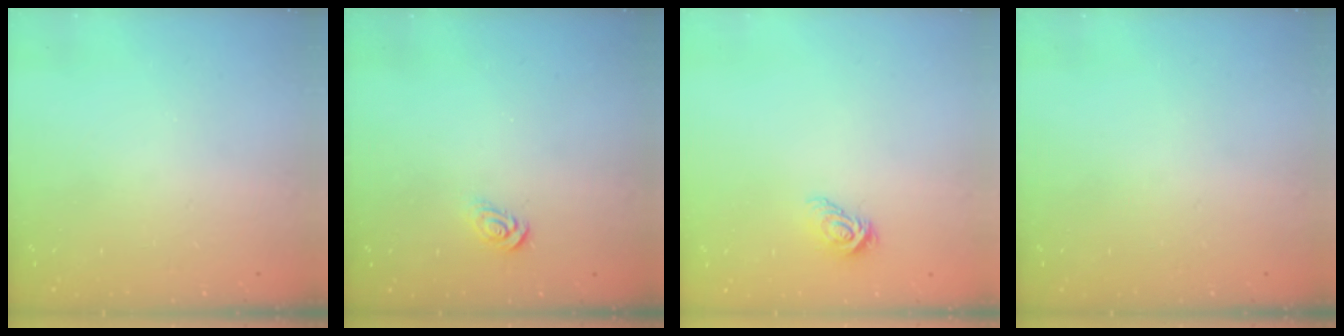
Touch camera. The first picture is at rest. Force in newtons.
{"total": 3.2, "press": 3.2, "slide": 0.3}
{"total": 6.7, "press": 6.7, "slide": 0.2}
{"total": 0.0}